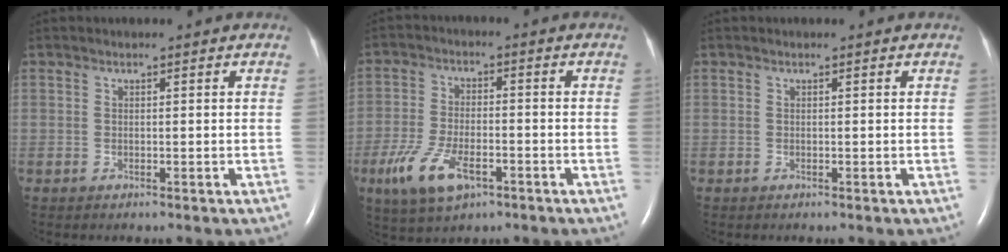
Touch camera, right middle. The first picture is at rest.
{"total": 9.1, "force": [-4.5, 3.8, 6.9], "torque": [-0.152, -0.010, -0.077]}
{"total": 0.0}